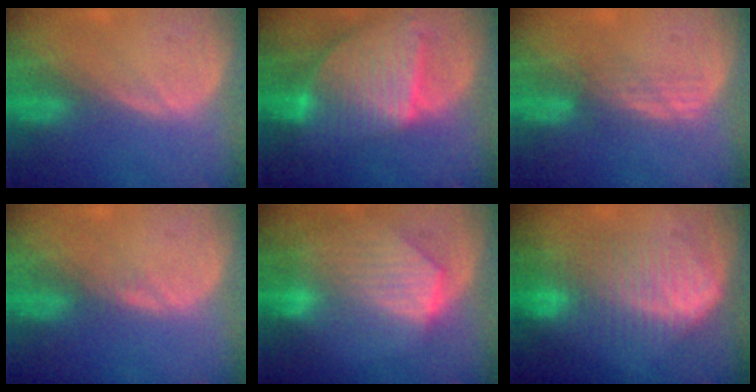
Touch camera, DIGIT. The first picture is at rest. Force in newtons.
{"total": 9.6, "press": 8.3, "slide": 4.8}
{"total": 2.9, "press": 2.6, "slide": 1.3}
{"total": 0.8, "press": 0.8, "slide": 0.1}
{"total": 9.3, "press": 8.2, "slide": 4.3}
{"total": 8.7, "press": 8.7, "slide": 0.2}